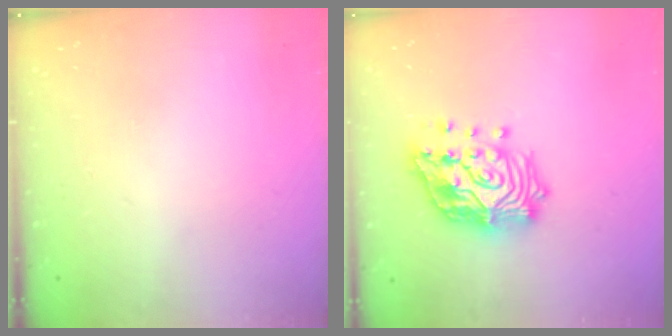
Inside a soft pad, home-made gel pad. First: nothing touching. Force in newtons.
{"total": 19.6, "press": 19.5, "slide": 2.3}